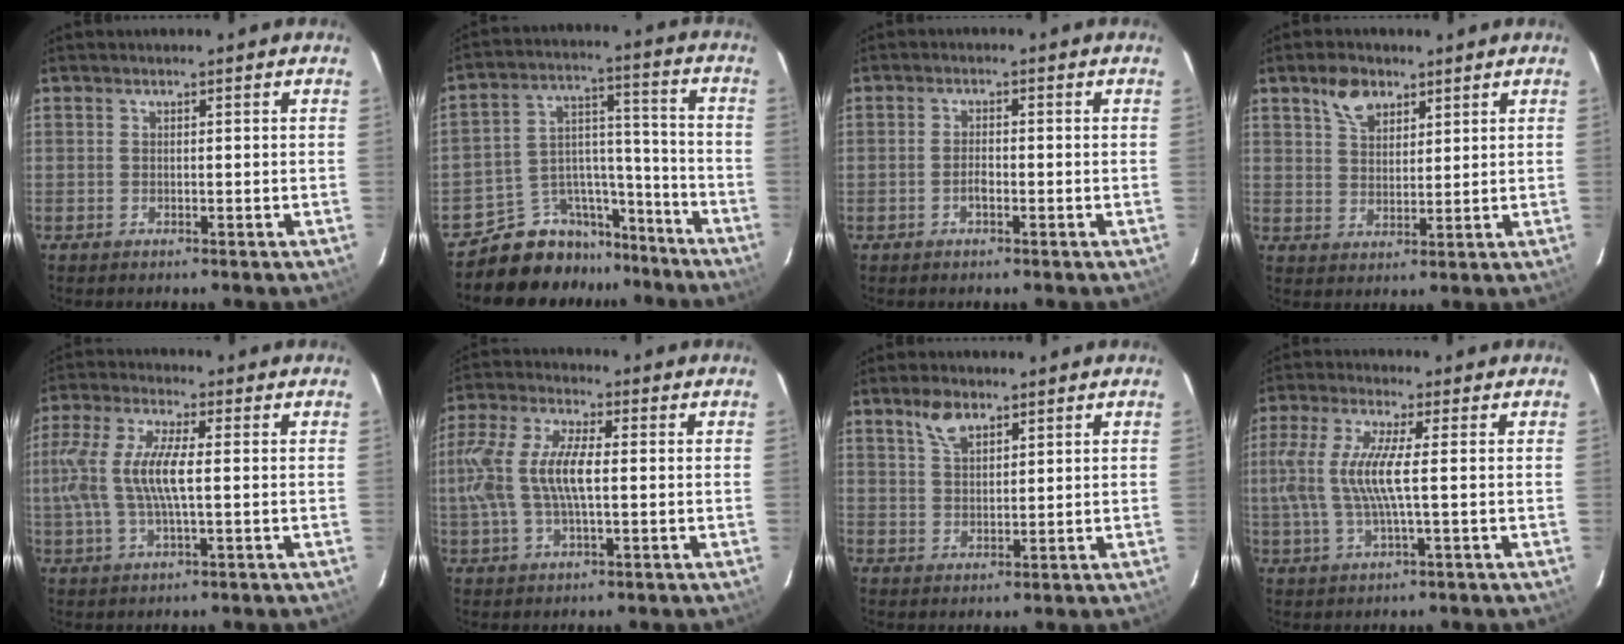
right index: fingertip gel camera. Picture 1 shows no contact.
{"total": 12.3, "force": [-10.6, 6.2, 1.2], "torque": [-0.023, 0.070, -0.168]}
{"total": 2.1, "force": [-0.9, 0.9, 1.7], "torque": [-0.033, 0.004, -0.018]}
{"total": 5.9, "force": [3.7, 3.4, 3.1], "torque": [-0.049, 0.011, 0.068]}
{"total": 11.6, "force": [0.4, 3.3, 11.1], "torque": [-0.230, 0.008, 0.008]}
{"total": 12.9, "force": [0.2, 5.0, 11.8], "torque": [-0.250, 0.012, 0.003]}
{"total": 4.8, "force": [3.1, 2.3, 2.8], "torque": [-0.049, 0.009, 0.059]}
{"total": 10.0, "force": [0.2, 1.3, 9.9], "torque": [-0.201, 0.003, 0.006]}